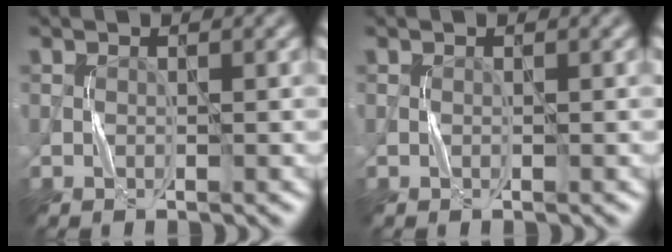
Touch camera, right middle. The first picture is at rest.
{"total": 0.0}